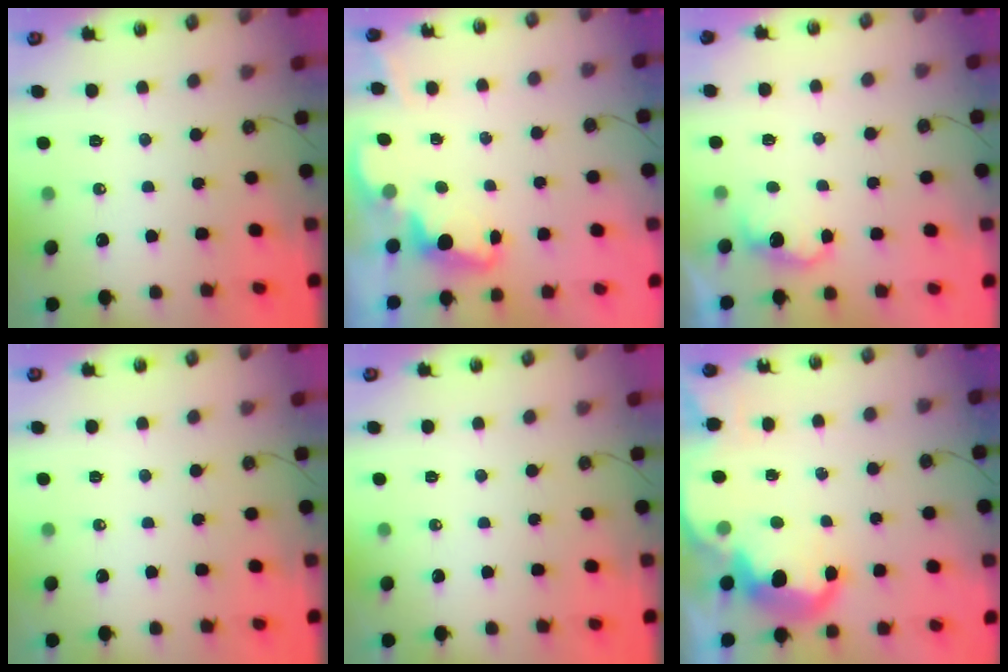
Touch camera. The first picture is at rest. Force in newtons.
{"total": 2.0, "press": 1.9, "slide": 0.5}
{"total": 4.6, "press": 4.5, "slide": 1.0}
{"total": 0.0}
{"total": 0.0}
{"total": 9.3, "press": 9.3, "slide": 0.6}